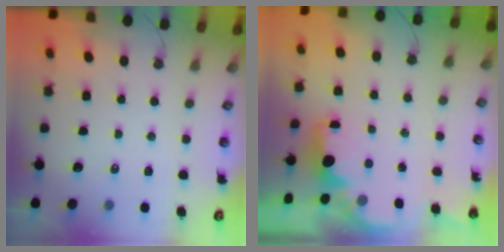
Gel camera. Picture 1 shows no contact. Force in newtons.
{"total": 2.2, "press": 2.1, "slide": 0.7}